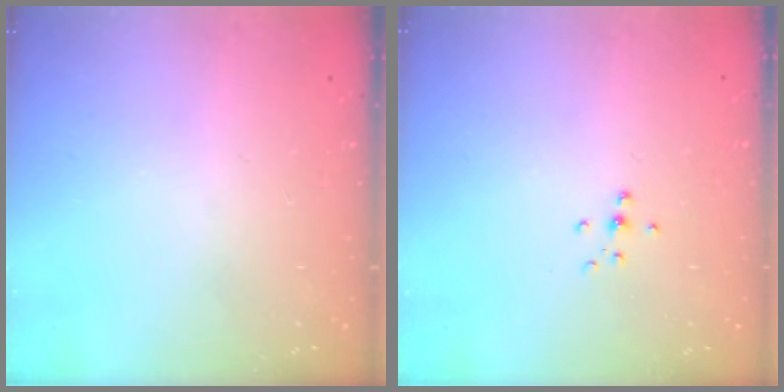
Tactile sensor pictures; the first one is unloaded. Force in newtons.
{"total": 5.5, "press": 5.4, "slide": 0.7}